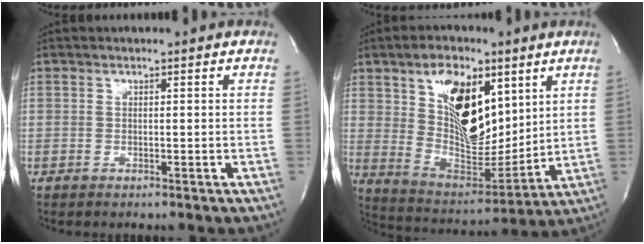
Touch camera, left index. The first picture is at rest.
{"total": 15.5, "force": [6.2, 7.6, 12.1], "torque": [-0.221, 0.001, 0.117]}